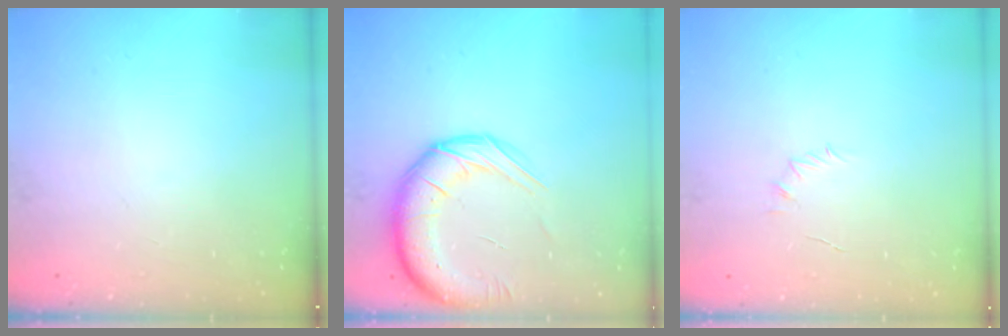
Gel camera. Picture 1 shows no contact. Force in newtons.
{"total": 15.8, "press": 15.3, "slide": 3.9}
{"total": 3.6, "press": 3.5, "slide": 1.0}